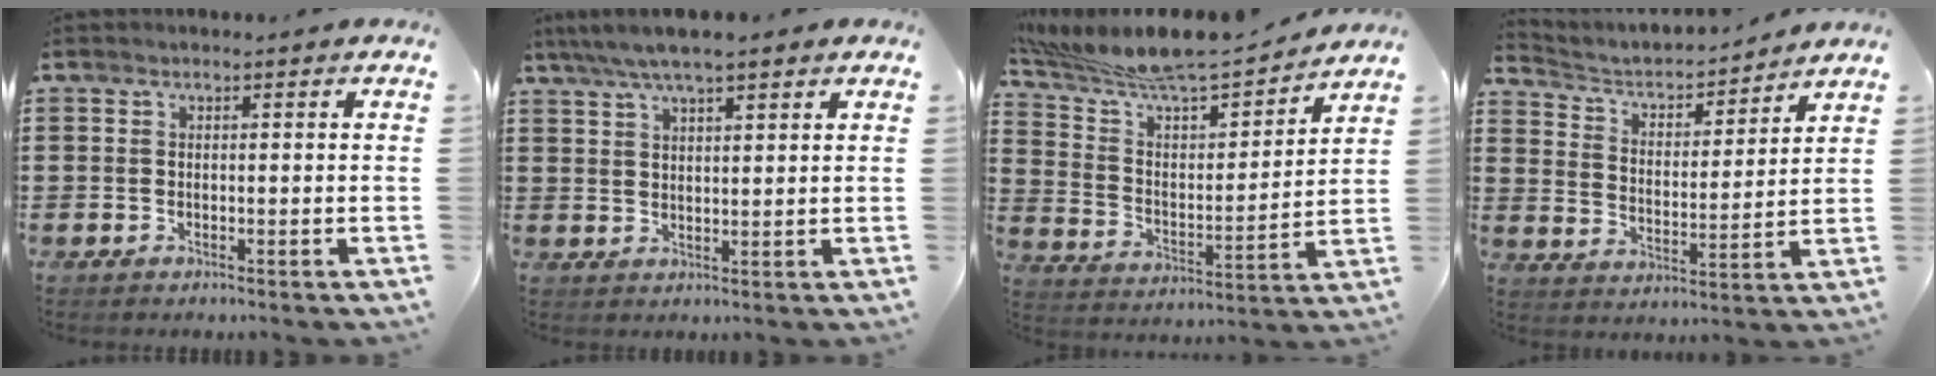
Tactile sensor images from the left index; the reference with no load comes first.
{"total": 4.9, "force": [3.8, 0.9, 3.1], "torque": [-0.067, -0.003, 0.067]}
{"total": 8.3, "force": [7.9, 0.5, 2.4], "torque": [-0.084, -0.069, 0.130]}
{"total": 3.5, "force": [3.2, 1.2, 0.8], "torque": [-0.038, -0.027, 0.046]}